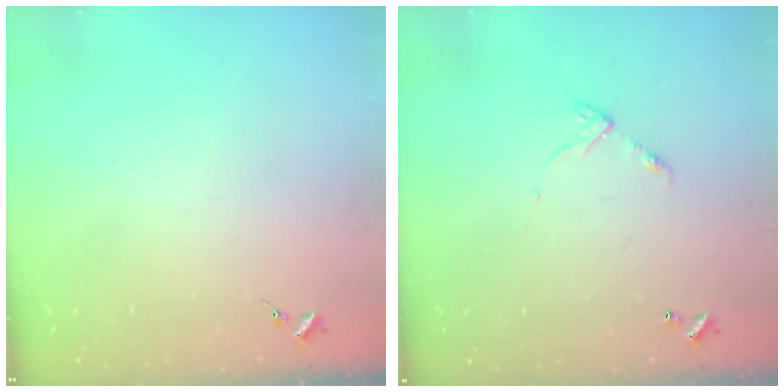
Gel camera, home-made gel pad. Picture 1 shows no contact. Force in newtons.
{"total": 6.2, "press": 6.2, "slide": 0.4}